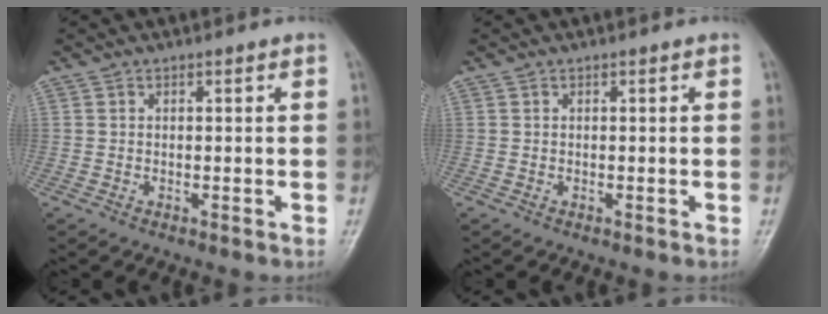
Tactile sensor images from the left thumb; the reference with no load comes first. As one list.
[{"total": 0.0}]